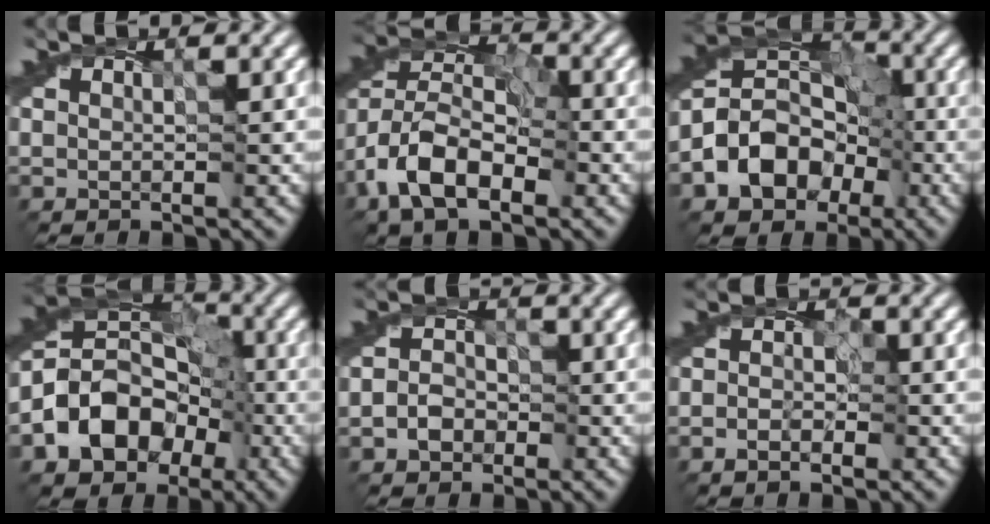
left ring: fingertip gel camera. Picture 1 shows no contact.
{"total": 8.9, "force": [-4.6, 4.6, 6.1], "torque": [-0.114, 0.005, -0.096]}
{"total": 8.1, "force": [-3.0, 6.2, 4.3], "torque": [-0.065, 0.010, -0.066]}
{"total": 9.4, "force": [-3.3, 7.2, 5.1], "torque": [-0.079, 0.010, -0.068]}
{"total": 2.2, "force": [-1.0, 1.7, 1.0], "torque": [-0.020, 0.000, -0.021]}
{"total": 2.1, "force": [-0.8, 1.3, 1.5], "torque": [-0.010, 0.000, -0.018]}